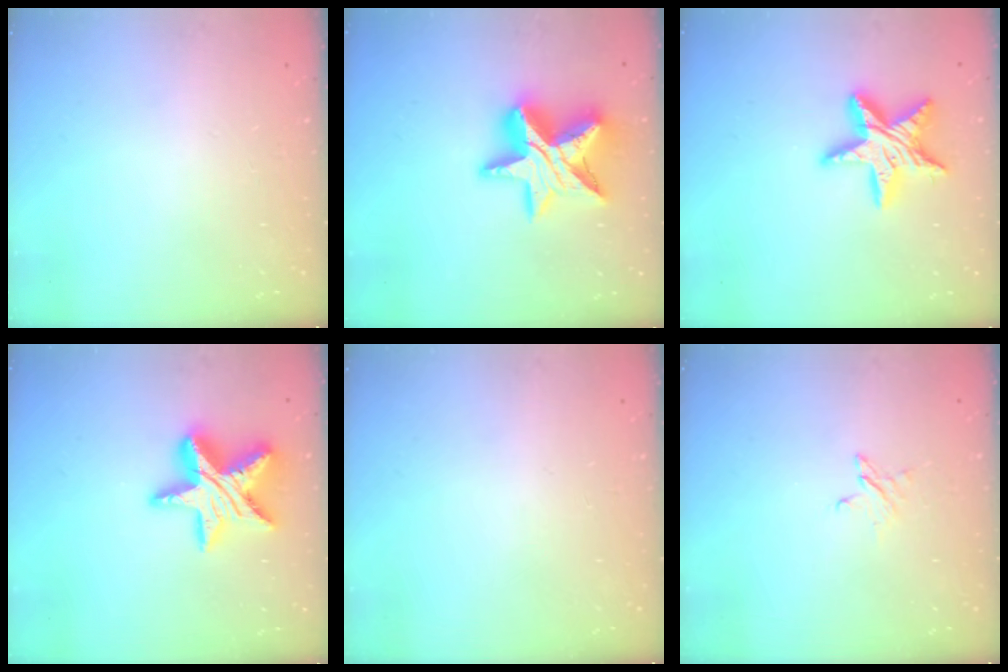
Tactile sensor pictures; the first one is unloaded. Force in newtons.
{"total": 18.3, "press": 18.3, "slide": 1.3}
{"total": 15.9, "press": 15.8, "slide": 1.0}
{"total": 17.8, "press": 17.8, "slide": 1.2}
{"total": 0.0}
{"total": 2.7, "press": 2.7, "slide": 0.3}